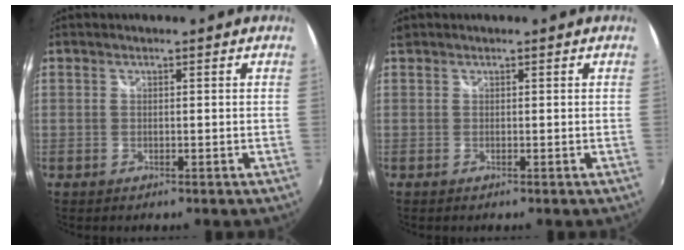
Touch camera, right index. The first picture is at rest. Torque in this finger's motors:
{"motor_torque": [0.06, 0.06, 0.00, 0.00]}